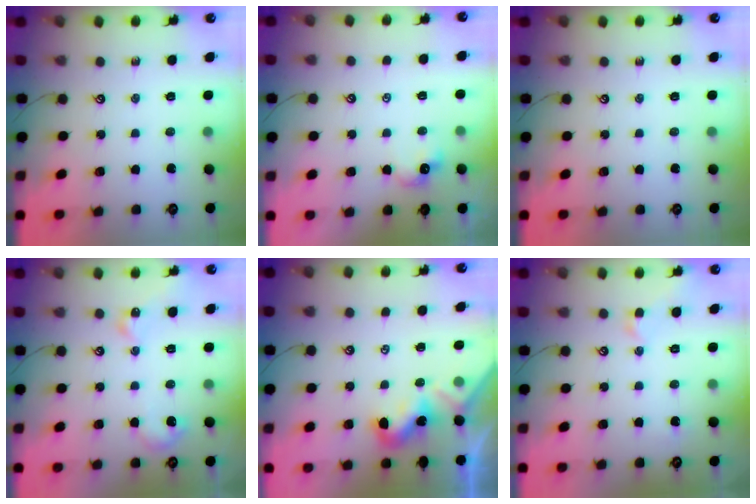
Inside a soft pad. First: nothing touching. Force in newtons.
{"total": 1.2, "press": 1.1, "slide": 0.5}
{"total": 0.0}
{"total": 5.9, "press": 5.9, "slide": 0.7}
{"total": 1.7, "press": 1.6, "slide": 0.4}
{"total": 2.1, "press": 2.0, "slide": 0.6}